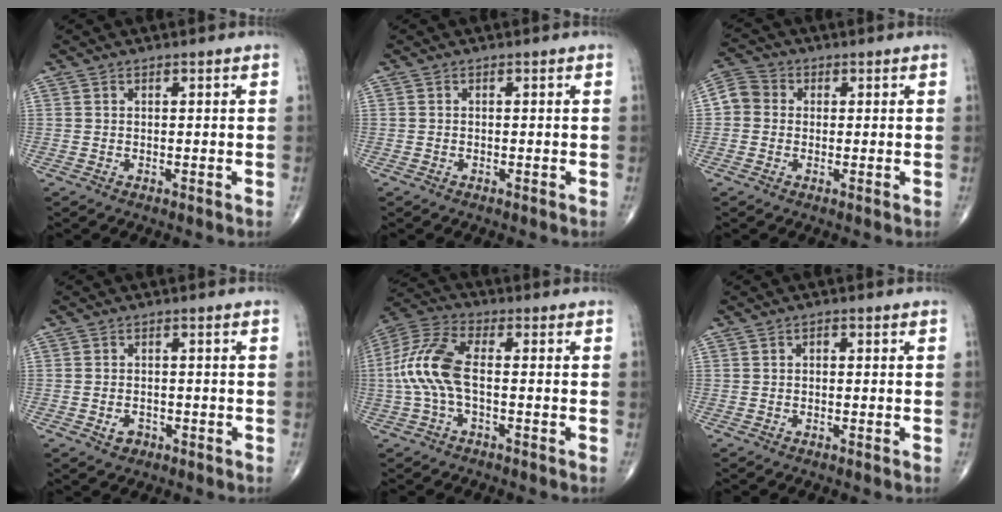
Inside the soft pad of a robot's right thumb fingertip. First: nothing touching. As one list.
[{"total": 0.0}, {"total": 4.9, "force": [-0.1, 4.5, 1.9], "torque": [-0.024, 0.014, -0.012]}, {"total": 2.5, "force": [-1.1, 1.9, 1.3], "torque": [-0.016, 0.005, -0.013]}, {"total": 11.3, "force": [-0.9, 4.9, 10.2], "torque": [-0.242, 0.029, -0.023]}, {"total": 1.0, "force": [0.1, 0.7, 0.7], "torque": [-0.003, 0.004, -0.004]}]